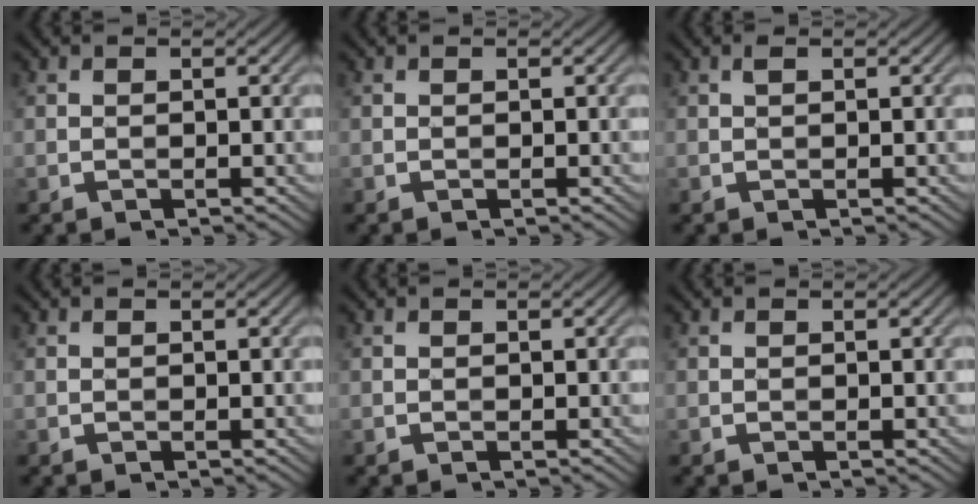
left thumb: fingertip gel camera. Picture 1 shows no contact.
{"total": 0.0}
{"total": 0.5, "force": [0.2, 0.1, 0.4], "torque": [-0.011, 0.003, 0.004]}
{"total": 0.0}
{"total": 0.0}
{"total": 0.0}